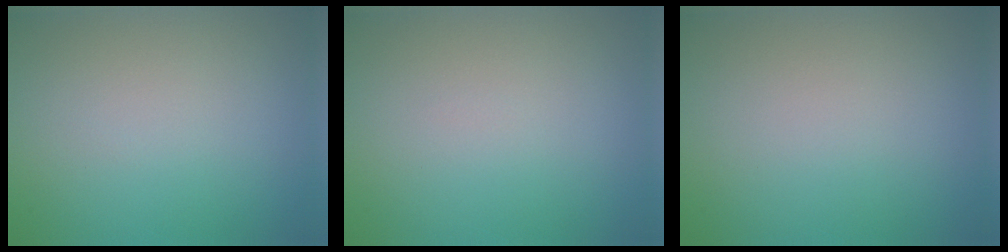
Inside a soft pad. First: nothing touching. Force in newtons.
{"total": 0.0}
{"total": 0.0}